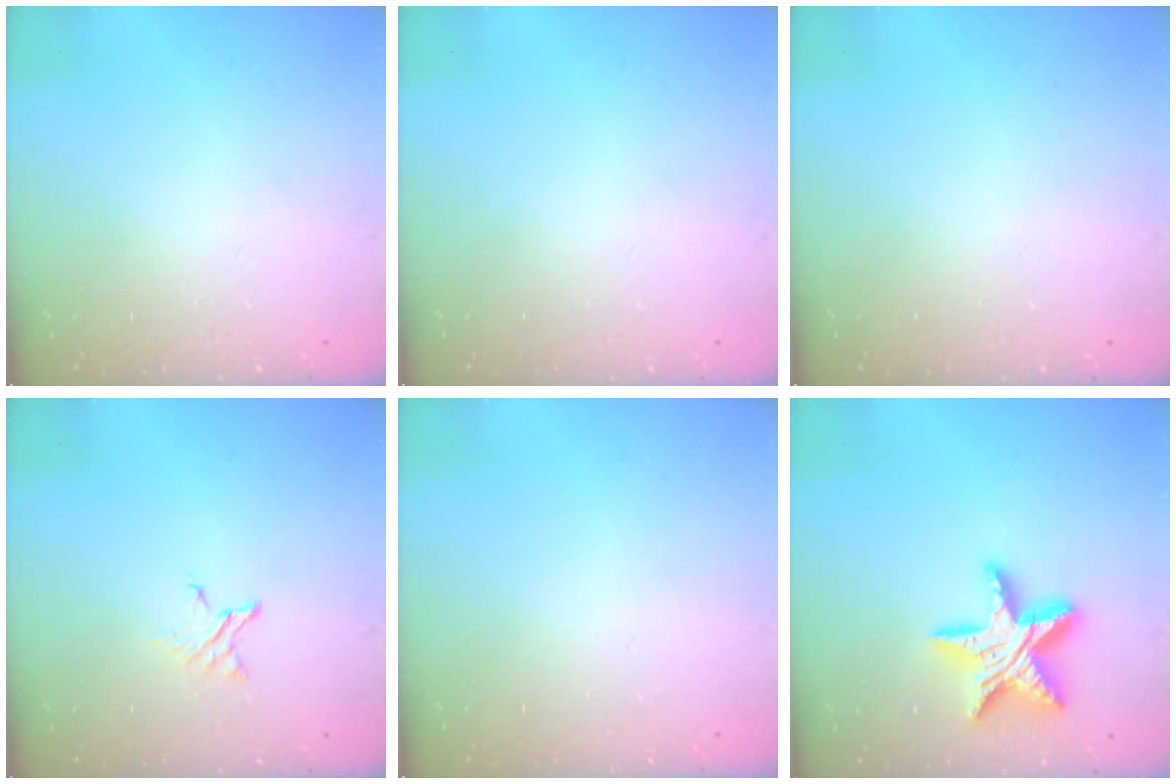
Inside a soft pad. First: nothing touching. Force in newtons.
{"total": 0.0}
{"total": 0.0}
{"total": 3.1, "press": 3.1, "slide": 0.4}
{"total": 0.0}
{"total": 17.3, "press": 17.3, "slide": 1.5}